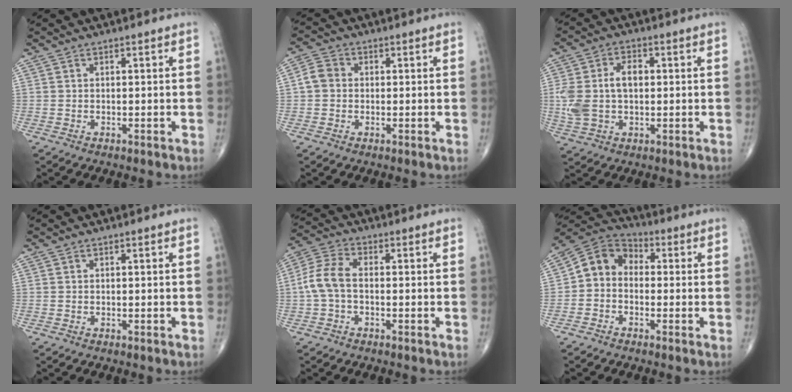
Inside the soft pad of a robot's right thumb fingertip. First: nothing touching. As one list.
[{"total": 3.9, "force": [0.0, 3.4, 2.0], "torque": [-0.032, 0.010, -0.008]}, {"total": 9.9, "force": [0.4, 6.2, 7.7], "torque": [-0.162, 0.020, 0.014]}, {"total": 0.0}, {"total": 6.6, "force": [-0.8, 3.8, 5.4], "torque": [-0.123, 0.021, -0.024]}, {"total": 7.9, "force": [-0.7, 6.4, 4.6], "torque": [-0.060, 0.031, -0.034]}]